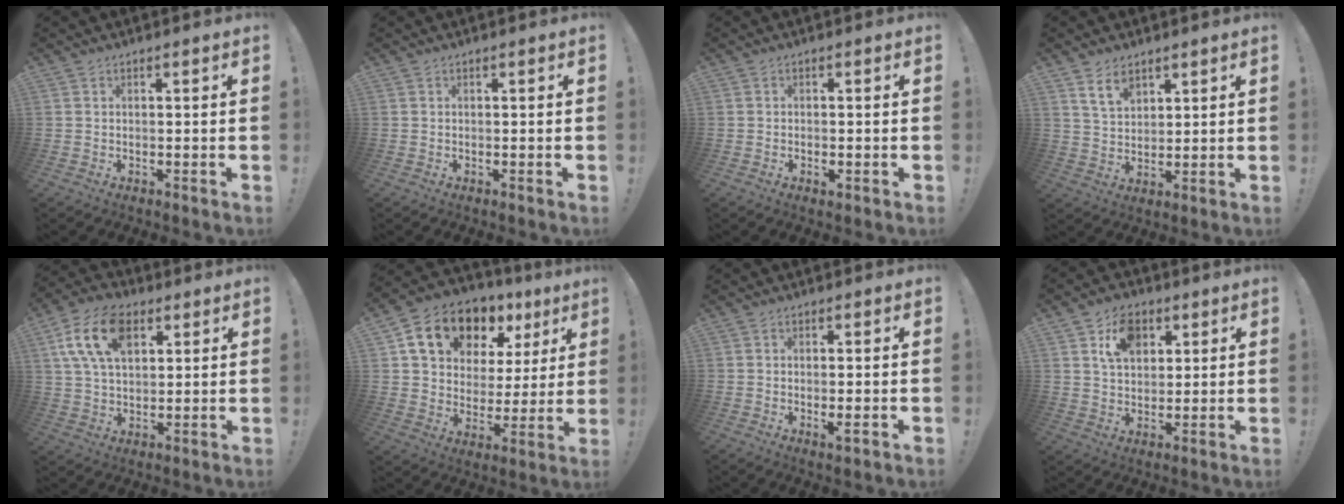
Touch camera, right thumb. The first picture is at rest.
{"total": 0.0}
{"total": 1.0, "force": [-0.5, 0.7, 0.6], "torque": [-0.012, 0.005, -0.008]}
{"total": 7.2, "force": [4.8, 4.1, 3.4], "torque": [-0.053, -0.023, 0.090]}
{"total": 15.9, "force": [6.5, 9.8, 10.7], "torque": [-0.193, -0.011, 0.121]}
{"total": 15.9, "force": [9.7, 10.1, 7.4], "torque": [-0.119, -0.055, 0.182]}
{"total": 2.7, "force": [-0.3, 0.1, 2.7], "torque": [-0.036, -0.007, -0.005]}
{"total": 10.1, "force": [4.9, 7.3, 4.9], "torque": [-0.071, -0.015, 0.093]}